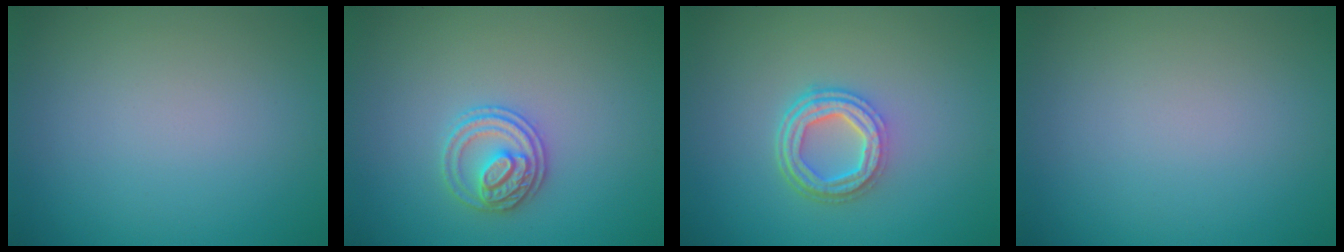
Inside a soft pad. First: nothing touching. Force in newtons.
{"total": 2.7, "press": 2.7, "slide": 0.6}
{"total": 4.4, "press": 3.4, "slide": 2.8}
{"total": 0.0}